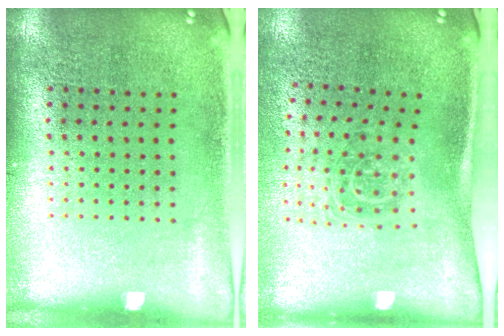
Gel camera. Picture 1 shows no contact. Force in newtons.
{"total": 1.8, "press": 1.2, "slide": 1.3}